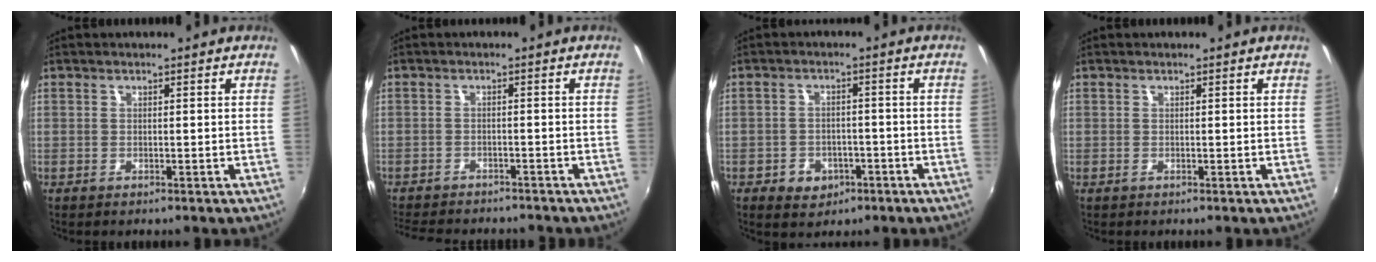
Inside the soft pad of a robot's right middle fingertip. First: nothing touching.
{"total": 10.0, "force": [-9.0, 2.2, 3.6], "torque": [-0.090, -0.024, -0.137]}
{"total": 5.3, "force": [-2.9, 4.0, 2.0], "torque": [-0.063, 0.004, -0.032]}
{"total": 0.0}